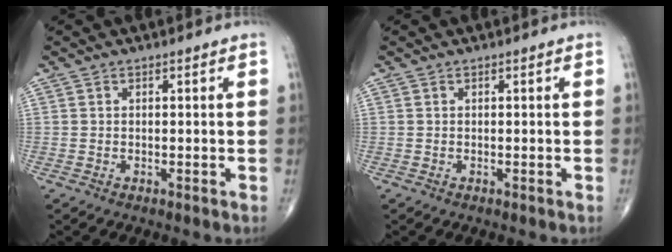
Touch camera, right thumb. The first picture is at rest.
{"total": 0.0}